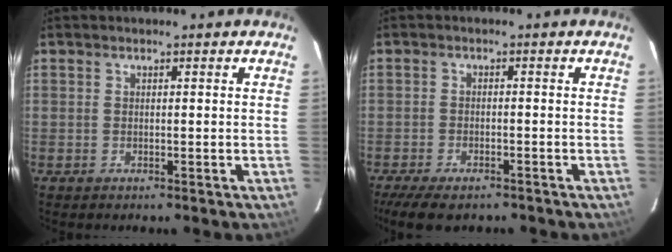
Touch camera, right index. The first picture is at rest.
{"total": 9.2, "force": [-7.2, 3.1, 4.8], "torque": [-0.114, -0.028, -0.120]}